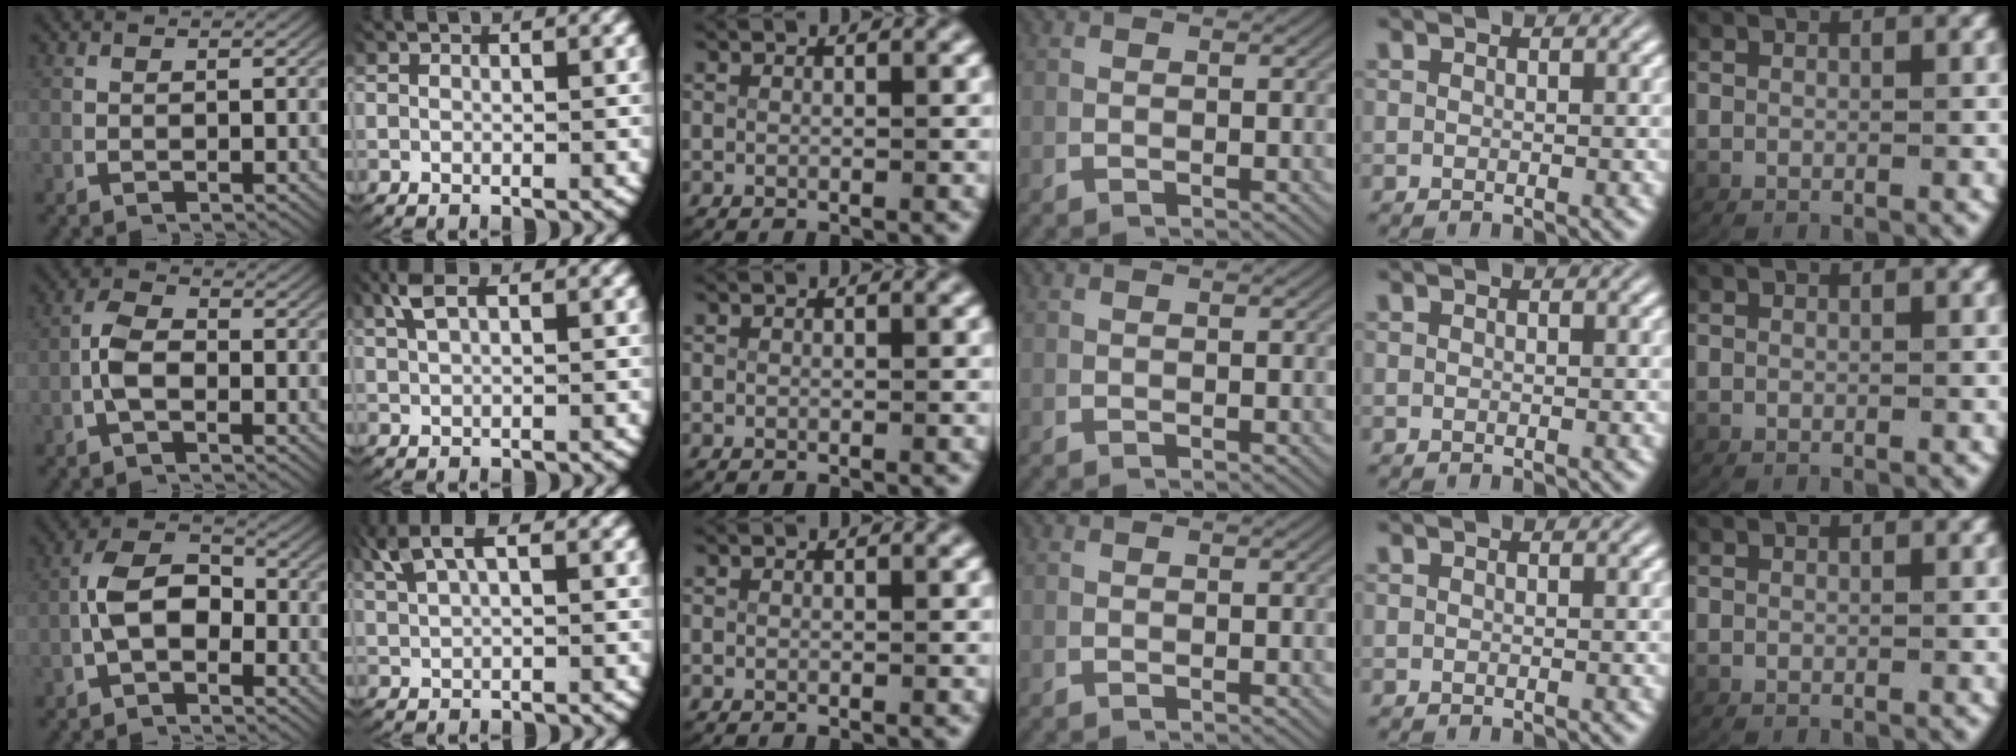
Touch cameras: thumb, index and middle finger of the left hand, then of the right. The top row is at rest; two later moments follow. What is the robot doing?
{"motion": "lift_and_place", "object": "key"}